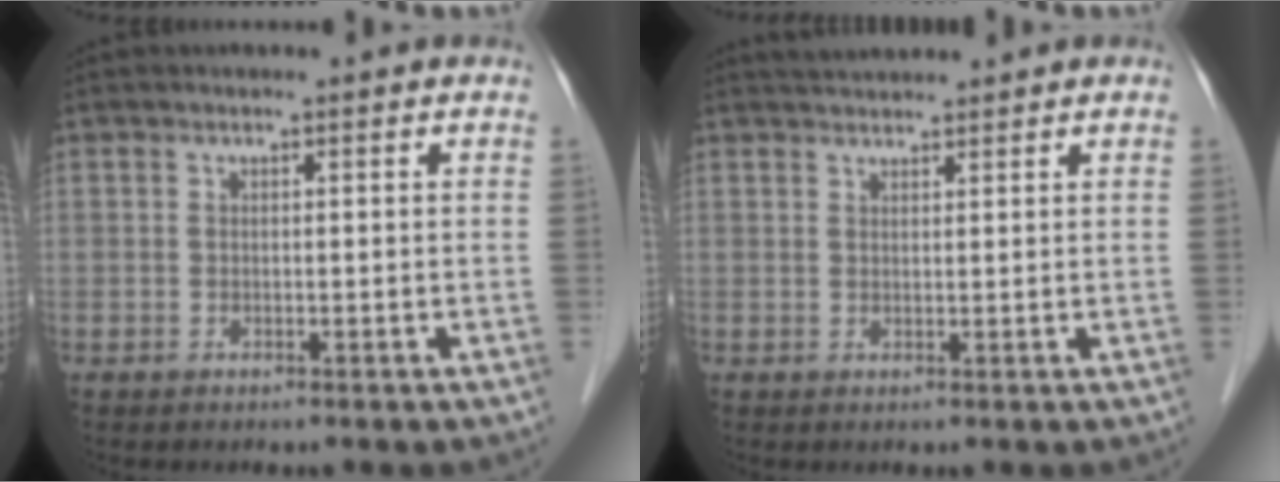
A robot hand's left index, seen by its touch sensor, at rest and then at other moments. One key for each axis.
{"total": 2.5, "fx": 2.5, "fy": 0.2, "fz": 0.4, "tx": -0.010, "ty": 0.023, "tz": 0.046}